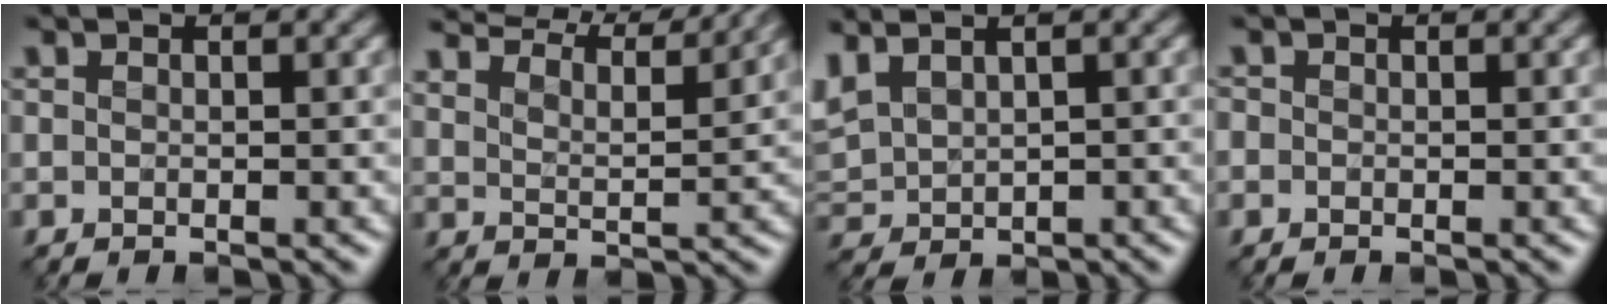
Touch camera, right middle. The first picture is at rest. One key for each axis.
{"total": 9.8, "fx": 9.0, "fy": 1.9, "fz": 3.3, "tx": -0.059, "ty": 0.004, "tz": 0.121}
{"total": 3.4, "fx": 2.1, "fy": 2.0, "fz": 1.7, "tx": -0.058, "ty": 0.009, "tz": 0.048}
{"total": 0.8, "fx": -0.1, "fy": 0.8, "fz": 0.2, "tx": -0.001, "ty": -0.001, "tz": -0.001}